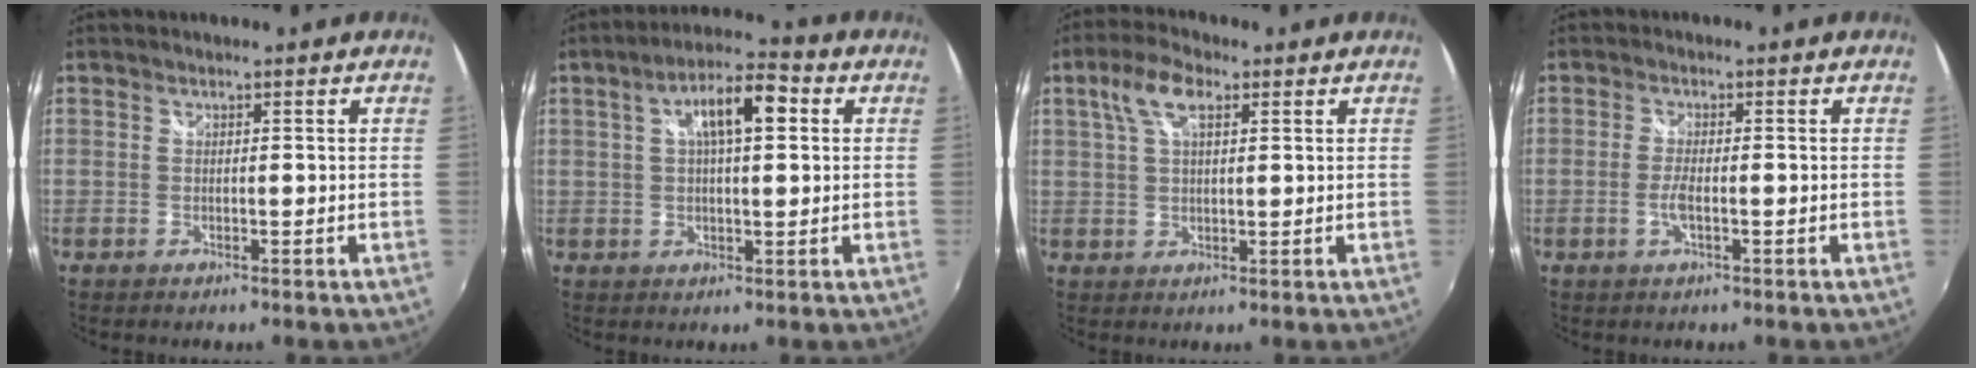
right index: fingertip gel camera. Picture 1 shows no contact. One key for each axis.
{"total": 9.4, "fx": 2.5, "fy": 3.3, "fz": 8.5, "tx": -0.140, "ty": 0.023, "tz": 0.037}
{"total": 6.6, "fx": 2.8, "fy": 2.8, "fz": 5.3, "tx": -0.106, "ty": 0.017, "tz": 0.052}
{"total": 2.8, "fx": -0.9, "fy": 0.5, "fz": 2.6, "tx": -0.057, "ty": -0.004, "tz": -0.018}